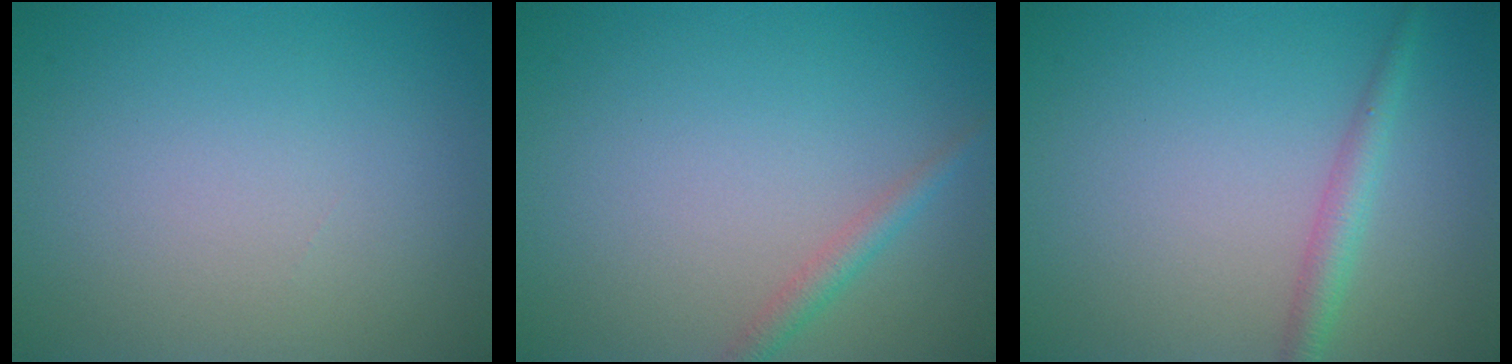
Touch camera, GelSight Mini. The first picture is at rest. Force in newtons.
{"total": 1.6, "press": 1.6, "slide": 0.1}
{"total": 2.0, "press": 2.0, "slide": 0.0}